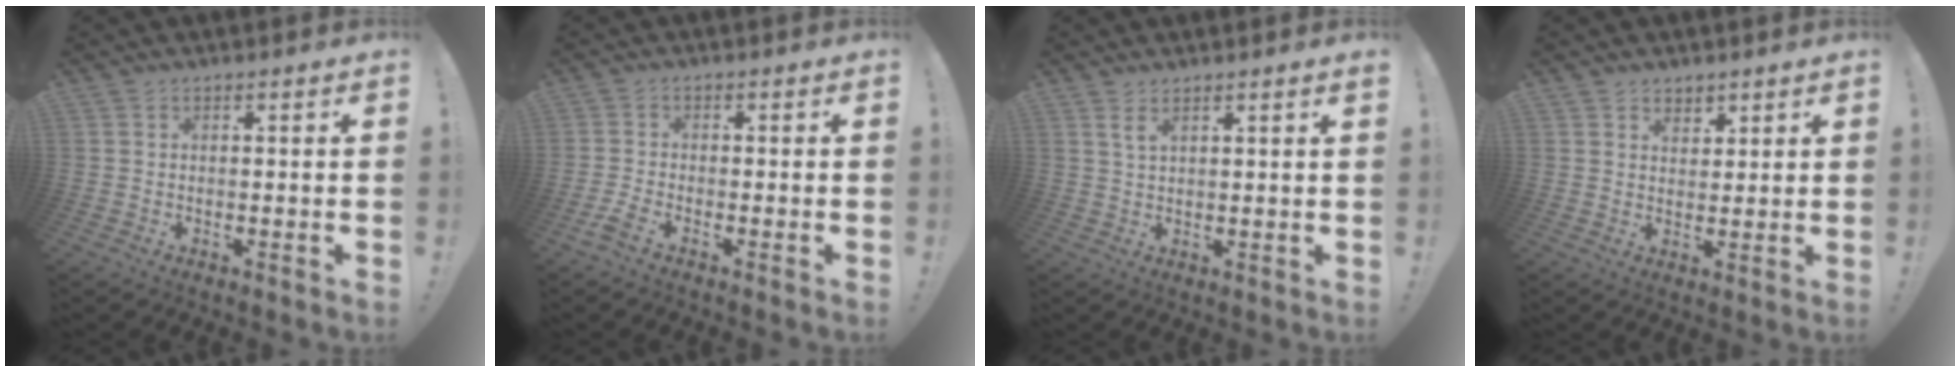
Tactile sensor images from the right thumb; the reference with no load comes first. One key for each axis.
{"total": 3.4, "fx": -2.5, "fy": 0.8, "fz": 2.2, "tx": -0.063, "ty": -0.001, "tz": -0.048}
{"total": 2.9, "fx": 2.1, "fy": 0.1, "fz": 2.0, "tx": -0.043, "ty": -0.006, "tz": 0.036}
{"total": 3.3, "fx": 2.5, "fy": 2.1, "fz": 0.4, "tx": -0.001, "ty": -0.015, "tz": 0.045}